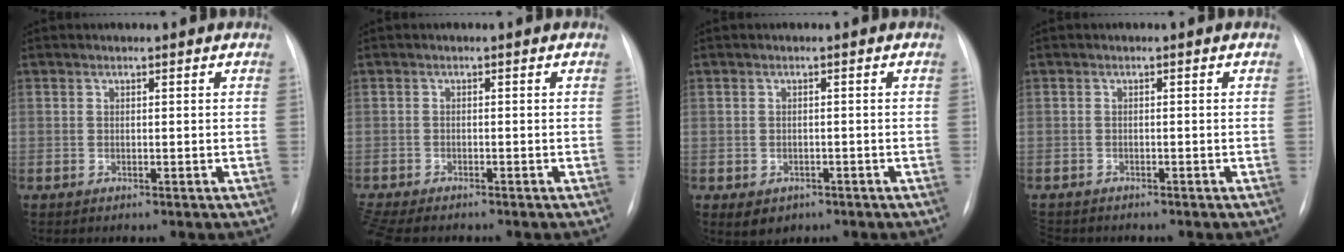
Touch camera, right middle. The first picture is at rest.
{"total": 6.5, "force": [-5.4, 2.1, 3.0], "torque": [-0.060, -0.008, -0.085]}
{"total": 3.2, "force": [-1.8, 2.5, 1.2], "torque": [-0.011, 0.001, -0.015]}
{"total": 3.8, "force": [-3.3, 1.7, 1.0], "torque": [-0.017, -0.006, -0.049]}